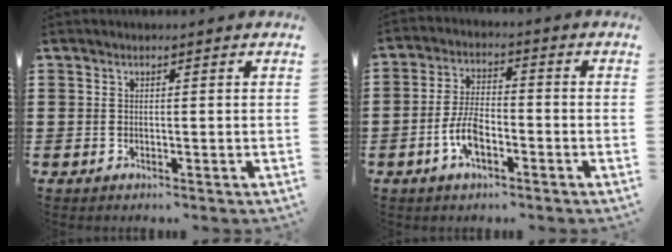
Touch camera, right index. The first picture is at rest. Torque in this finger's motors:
{"motor_torque": [2.14, 0.00, 0.76, 0.19]}